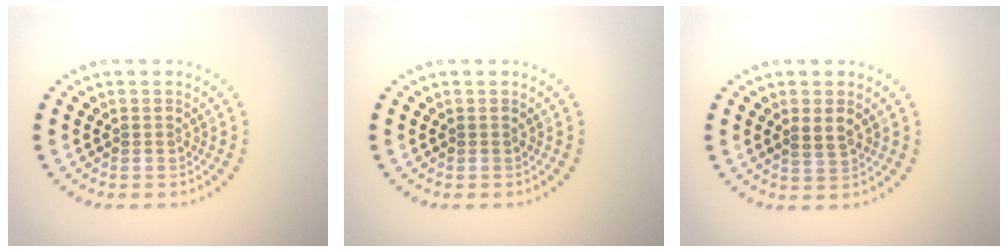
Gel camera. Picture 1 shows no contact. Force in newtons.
{"total": 0.0}
{"total": 1.7, "press": 1.7, "slide": 0.3}